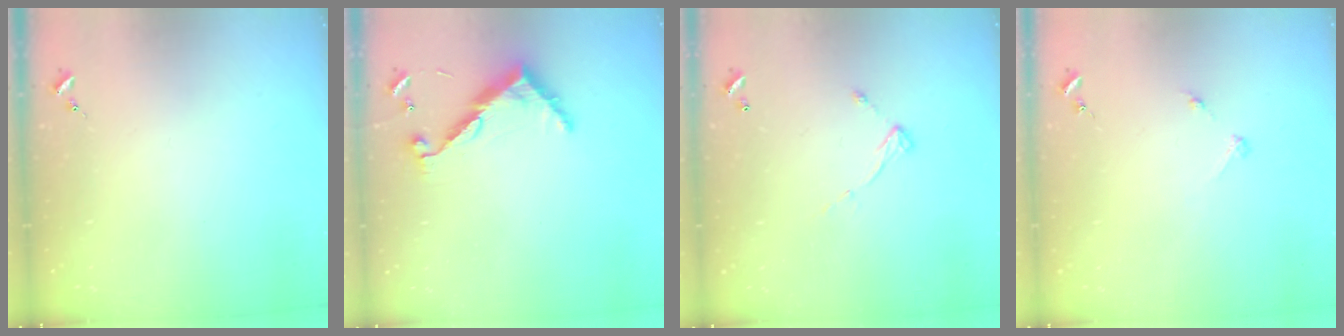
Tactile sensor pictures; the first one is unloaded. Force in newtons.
{"total": 9.0, "press": 9.0, "slide": 0.5}
{"total": 6.2, "press": 6.2, "slide": 0.3}
{"total": 2.7, "press": 2.7, "slide": 0.3}